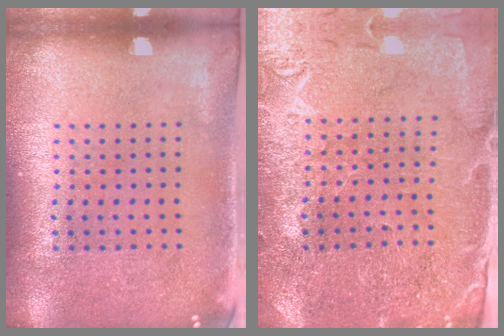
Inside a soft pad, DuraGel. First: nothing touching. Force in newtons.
{"total": 0.7, "press": 0.7, "slide": 0.3}